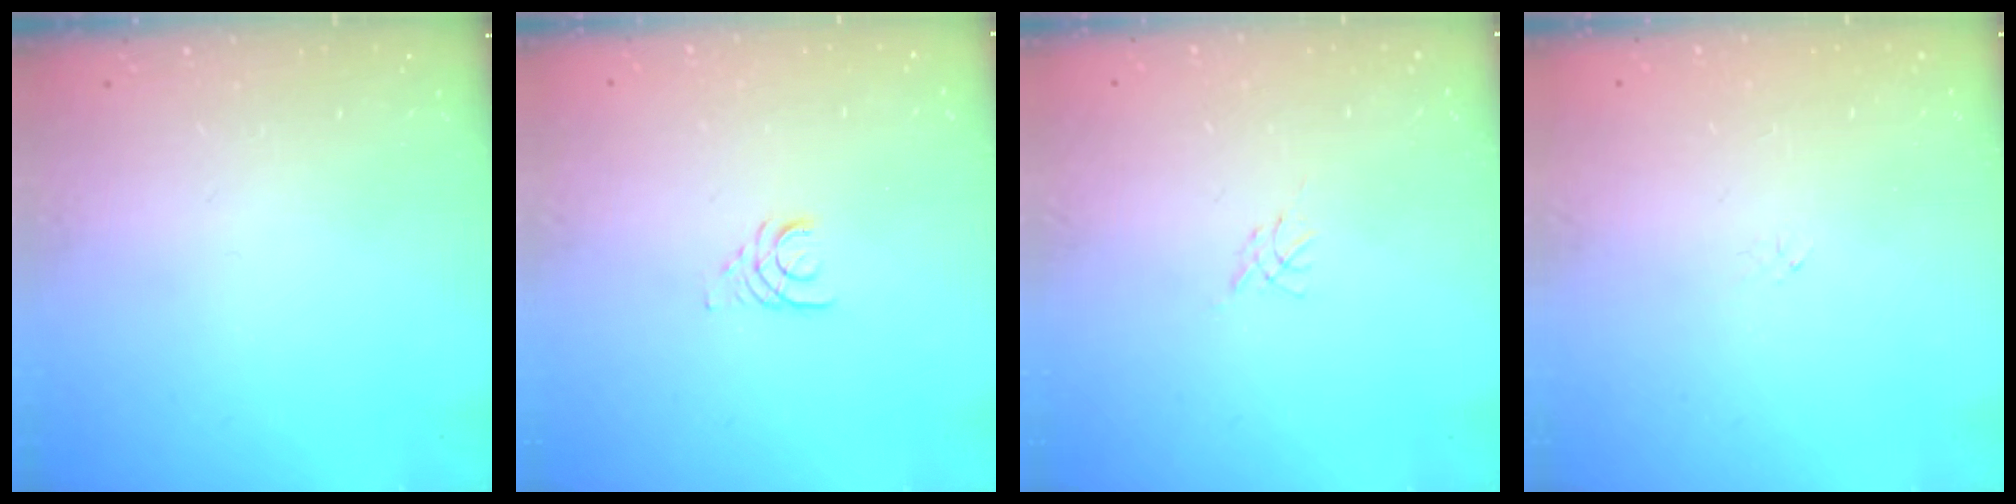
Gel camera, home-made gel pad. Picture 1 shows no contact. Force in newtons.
{"total": 2.5, "press": 2.5, "slide": 0.3}
{"total": 0.0}
{"total": 1.2, "press": 1.2, "slide": 0.4}